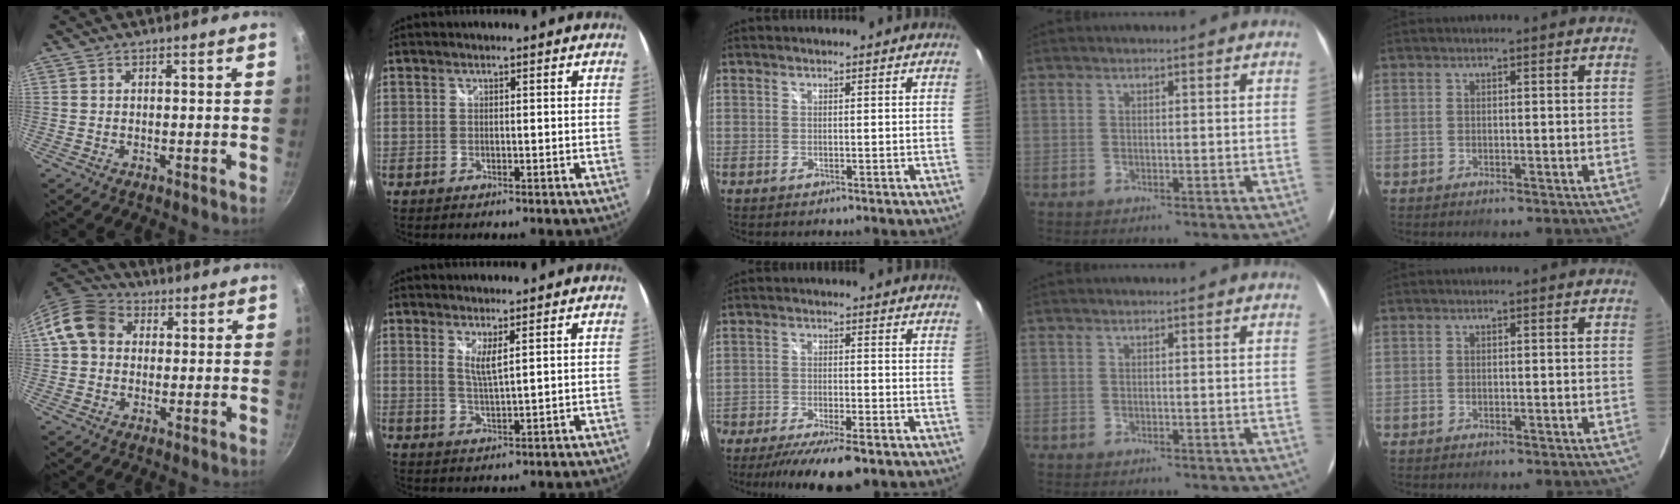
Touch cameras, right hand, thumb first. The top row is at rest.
{"thumb": {"total": 9.8, "force": [1.7, 8.1, 5.3], "torque": [-0.072, 0.021, 0.011]}, "index": {"total": 3.2, "force": [1.6, 0.1, 2.7], "torque": [-0.051, -0.010, 0.025]}, "middle": {"total": 12.7, "force": [-9.9, 3.0, 7.3], "torque": [-0.156, -0.034, -0.162]}}